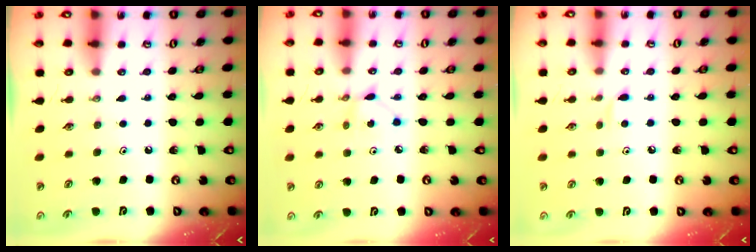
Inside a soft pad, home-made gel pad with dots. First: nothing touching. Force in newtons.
{"total": 2.4, "press": 2.4, "slide": 0.1}
{"total": 3.5, "press": 3.5, "slide": 0.4}